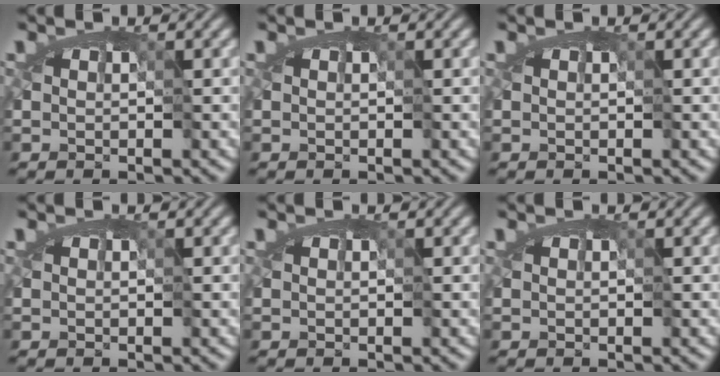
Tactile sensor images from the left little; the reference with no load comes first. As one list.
[{"total": 0.0}, {"total": 0.0}, {"total": 0.0}, {"total": 0.0}, {"total": 0.0}]